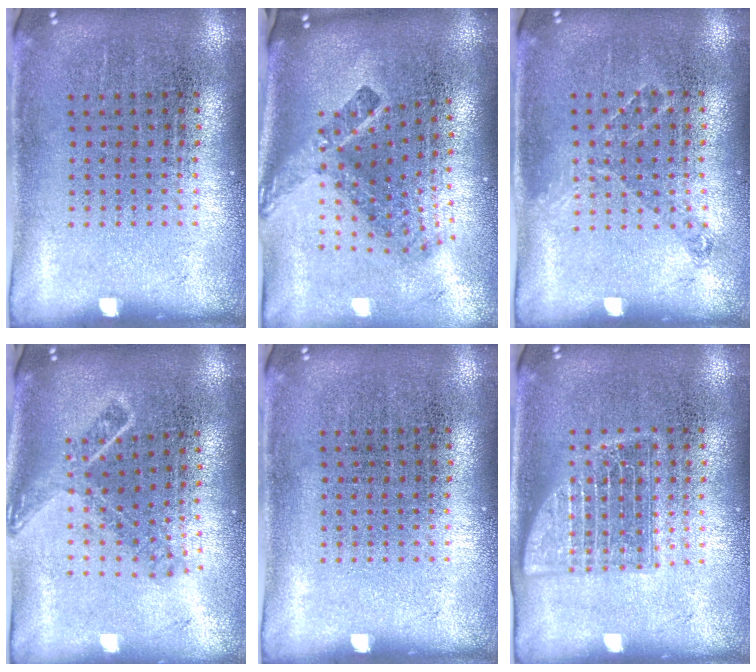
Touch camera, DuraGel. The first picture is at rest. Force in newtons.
{"total": 2.6, "press": 1.6, "slide": 2.1}
{"total": 0.8, "press": 0.7, "slide": 0.4}
{"total": 1.8, "press": 1.3, "slide": 1.3}
{"total": 0.0}
{"total": 2.5, "press": 2.5, "slide": 0.3}